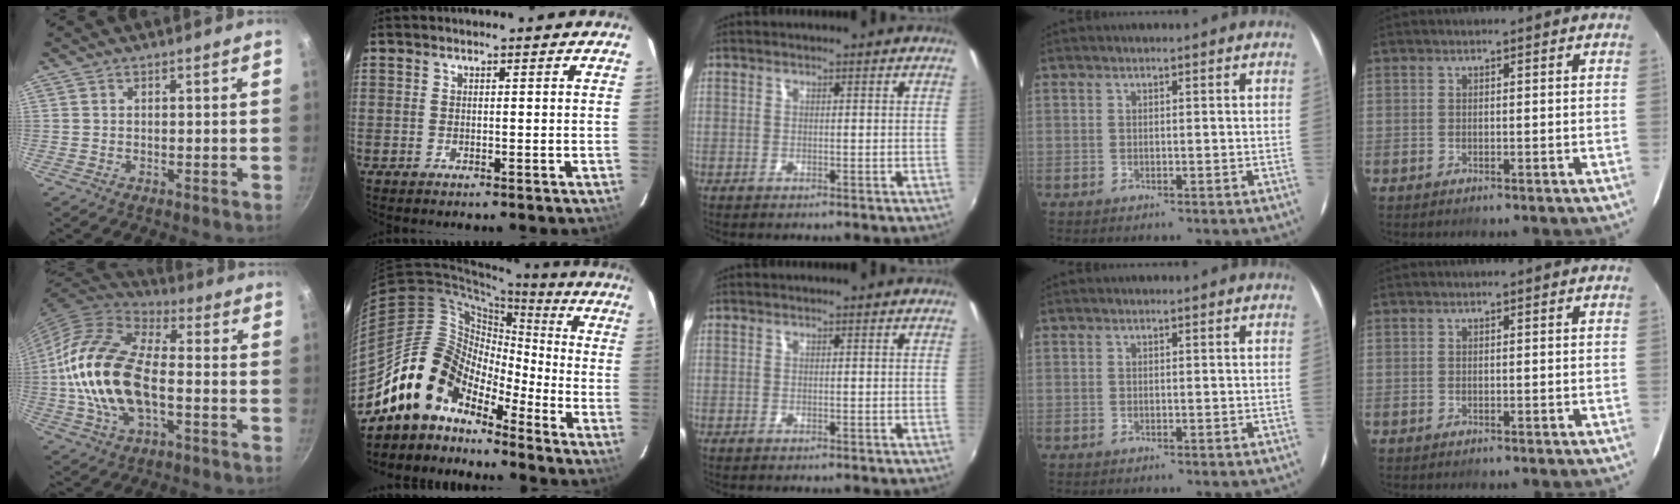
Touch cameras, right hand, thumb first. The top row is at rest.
{"thumb": {"total": 20.7, "force": [-2.5, 11.0, 17.3], "torque": [-0.326, 0.032, -0.057]}, "index": {"total": 13.8, "force": [-11.1, 6.7, 4.6], "torque": [-0.083, 0.030, -0.219]}}